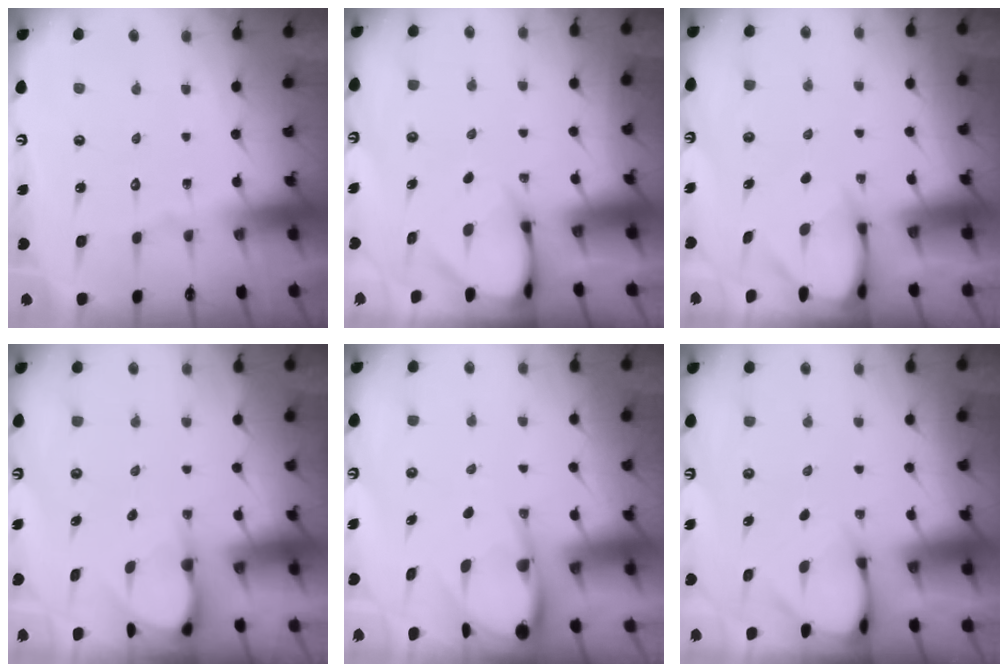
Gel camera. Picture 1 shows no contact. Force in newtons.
{"total": 3.3, "press": 3.3, "slide": 0.1}
{"total": 3.2, "press": 3.2, "slide": 0.3}
{"total": 4.0, "press": 4.0, "slide": 0.3}
{"total": 7.3, "press": 7.3, "slide": 0.9}
{"total": 3.0, "press": 3.0, "slide": 0.2}